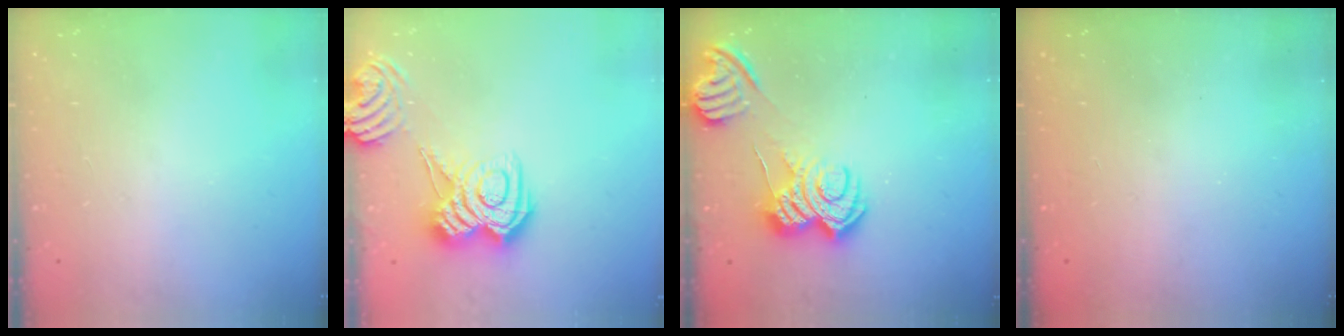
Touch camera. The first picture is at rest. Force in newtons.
{"total": 11.2, "press": 11.1, "slide": 0.8}
{"total": 9.0, "press": 9.0, "slide": 0.7}
{"total": 2.3, "press": 2.1, "slide": 0.8}